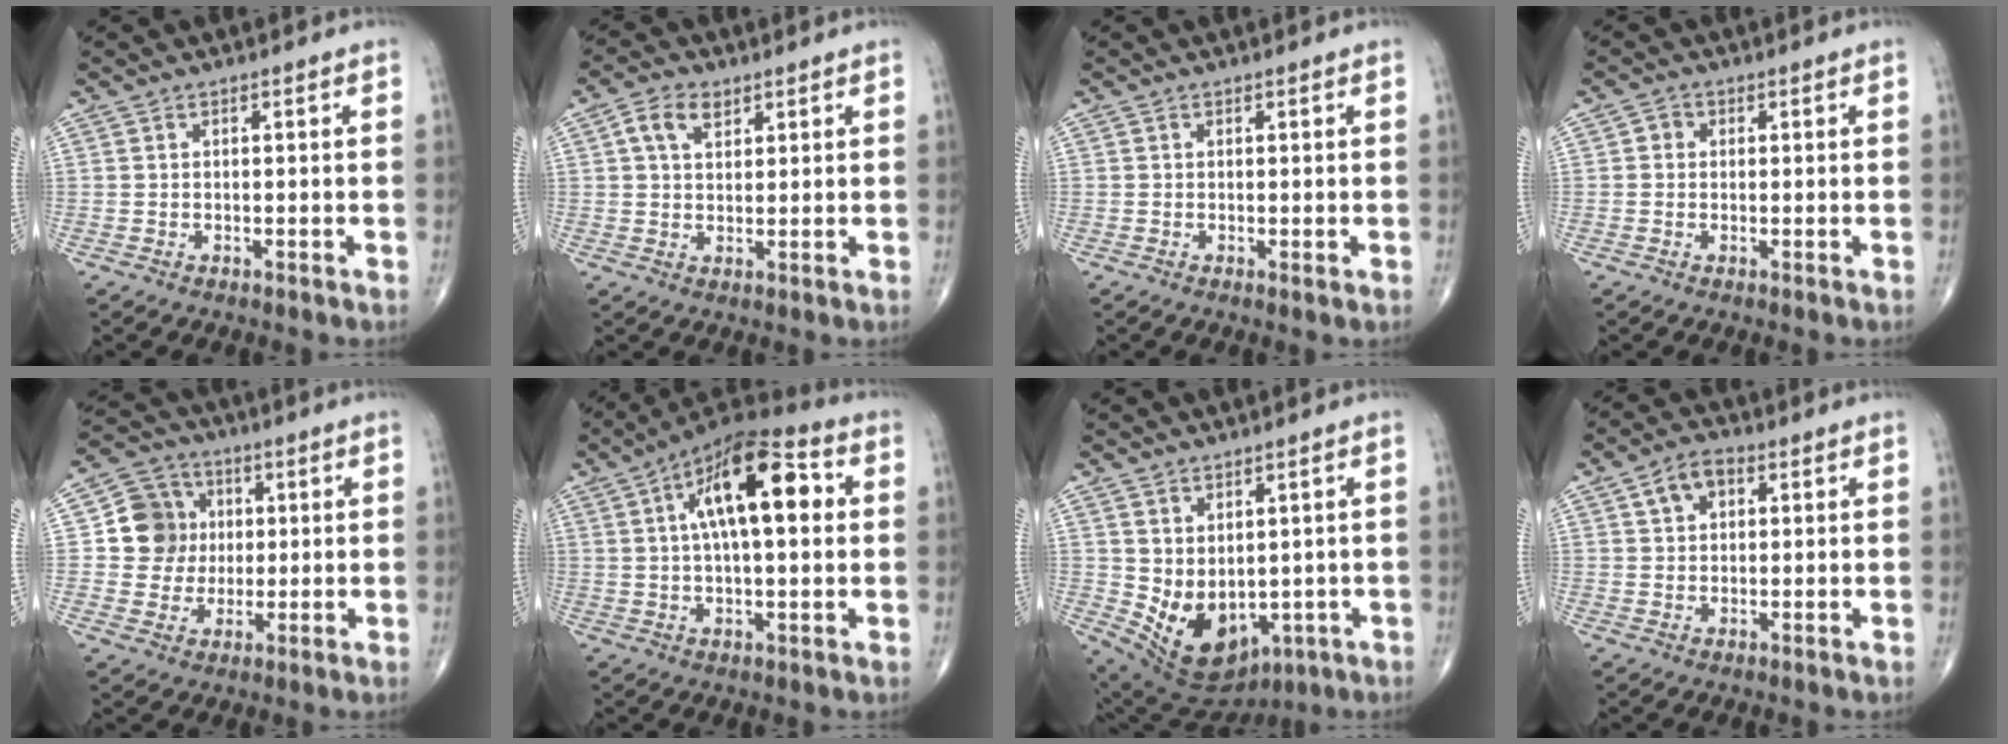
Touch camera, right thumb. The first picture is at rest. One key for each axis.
{"total": 5.2, "fx": 2.2, "fy": 3.4, "fz": 3.3, "tx": -0.048, "ty": 0.003, "tz": 0.038}
{"total": 0.5, "fx": 0.0, "fy": 0.1, "fz": 0.5, "tx": -0.009, "ty": -0.002, "tz": -0.002}
{"total": 1.6, "fx": 0.1, "fy": 1.5, "fz": 0.6, "tx": 0.001, "ty": 0.004, "tz": -0.003}
{"total": 9.9, "fx": 1.1, "fy": 9.3, "fz": 3.2, "tx": -0.015, "ty": 0.007, "tz": 0.016}
{"total": 17.8, "fx": 4.2, "fy": 7.3, "fz": 15.7, "tx": -0.238, "ty": 0.023, "tz": 0.057}
{"total": 11.3, "fx": -0.3, "fy": 7.7, "fz": 8.3, "tx": -0.115, "ty": -0.013, "tz": 0.033}
{"total": 5.0, "fx": 1.8, "fy": 3.4, "fz": 3.2, "tx": -0.042, "ty": 0.009, "tz": 0.028}